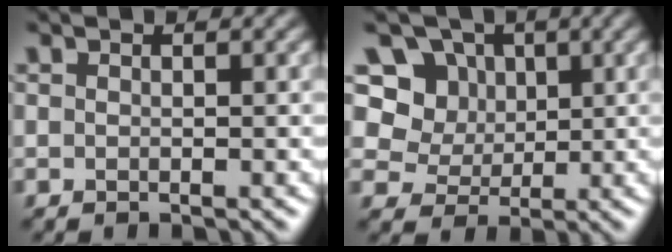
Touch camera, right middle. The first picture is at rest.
{"total": 8.6, "force": [3.5, 7.0, 3.4], "torque": [-0.060, 0.011, 0.046]}